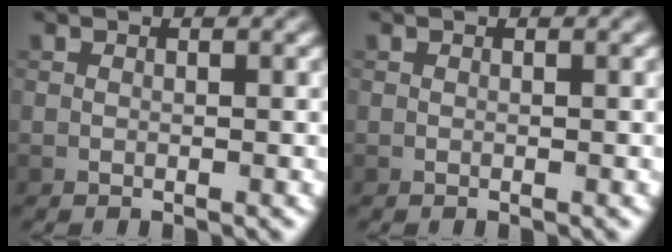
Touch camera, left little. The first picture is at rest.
{"total": 0.0}